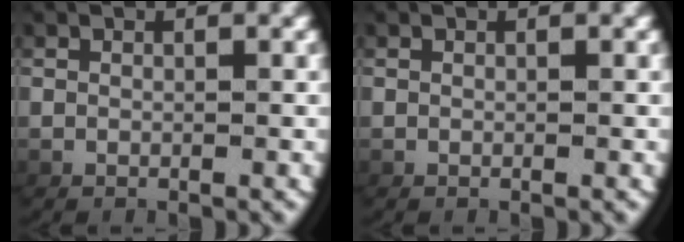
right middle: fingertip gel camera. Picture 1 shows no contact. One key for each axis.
{"total": 0.0}